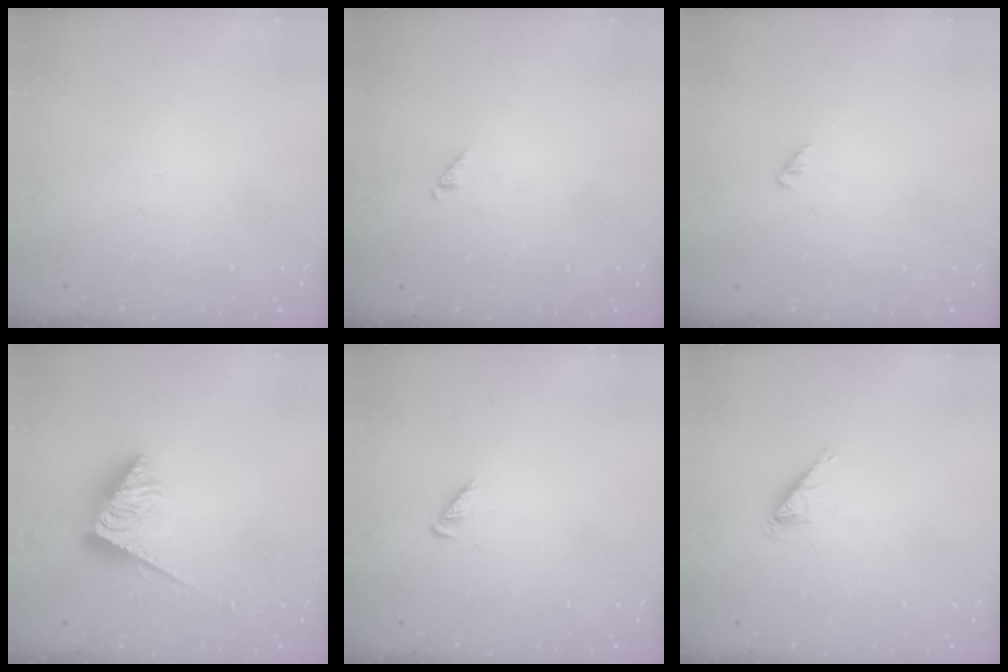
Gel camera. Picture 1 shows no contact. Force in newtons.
{"total": 0.7, "press": 0.7, "slide": 0.2}
{"total": 1.0, "press": 1.0, "slide": 0.3}
{"total": 4.5, "press": 4.5, "slide": 0.2}
{"total": 2.4, "press": 2.4, "slide": 0.5}
{"total": 1.5, "press": 1.4, "slide": 0.1}